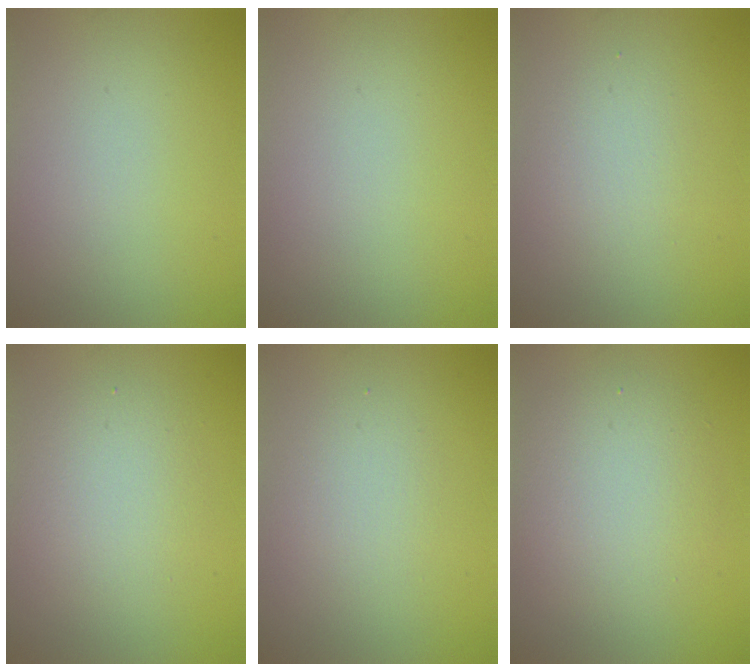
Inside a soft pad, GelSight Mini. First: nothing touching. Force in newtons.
{"total": 0.0}
{"total": 1.8, "press": 1.8, "slide": 0.0}
{"total": 2.0, "press": 2.0, "slide": 0.2}
{"total": 2.0, "press": 2.0, "slide": 0.2}
{"total": 4.7, "press": 4.6, "slide": 0.7}